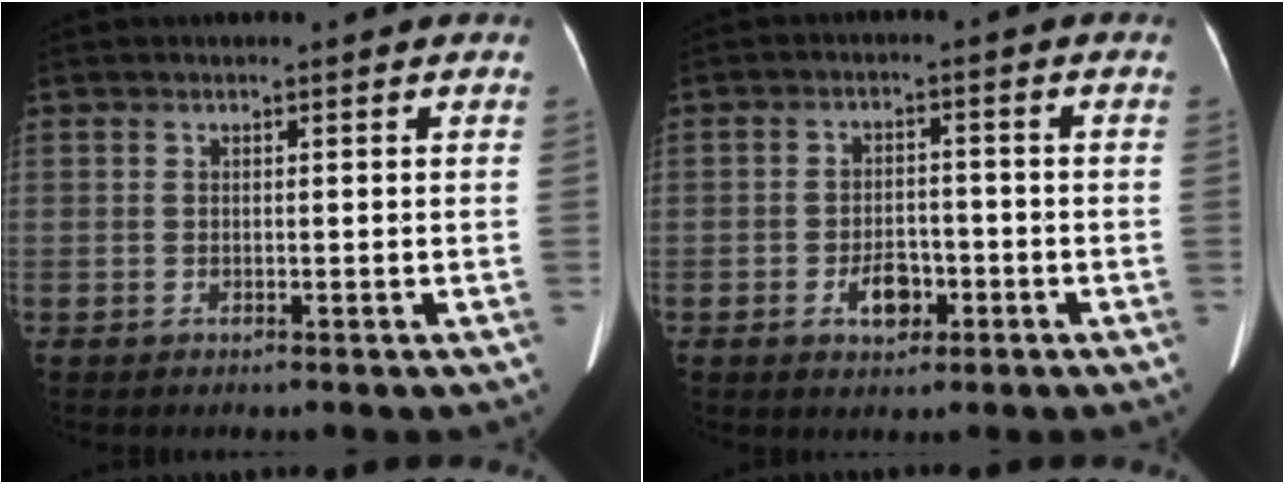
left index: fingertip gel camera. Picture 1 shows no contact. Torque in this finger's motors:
{"motor_torque": [0.74, 0.44, 0.07, 0.01]}